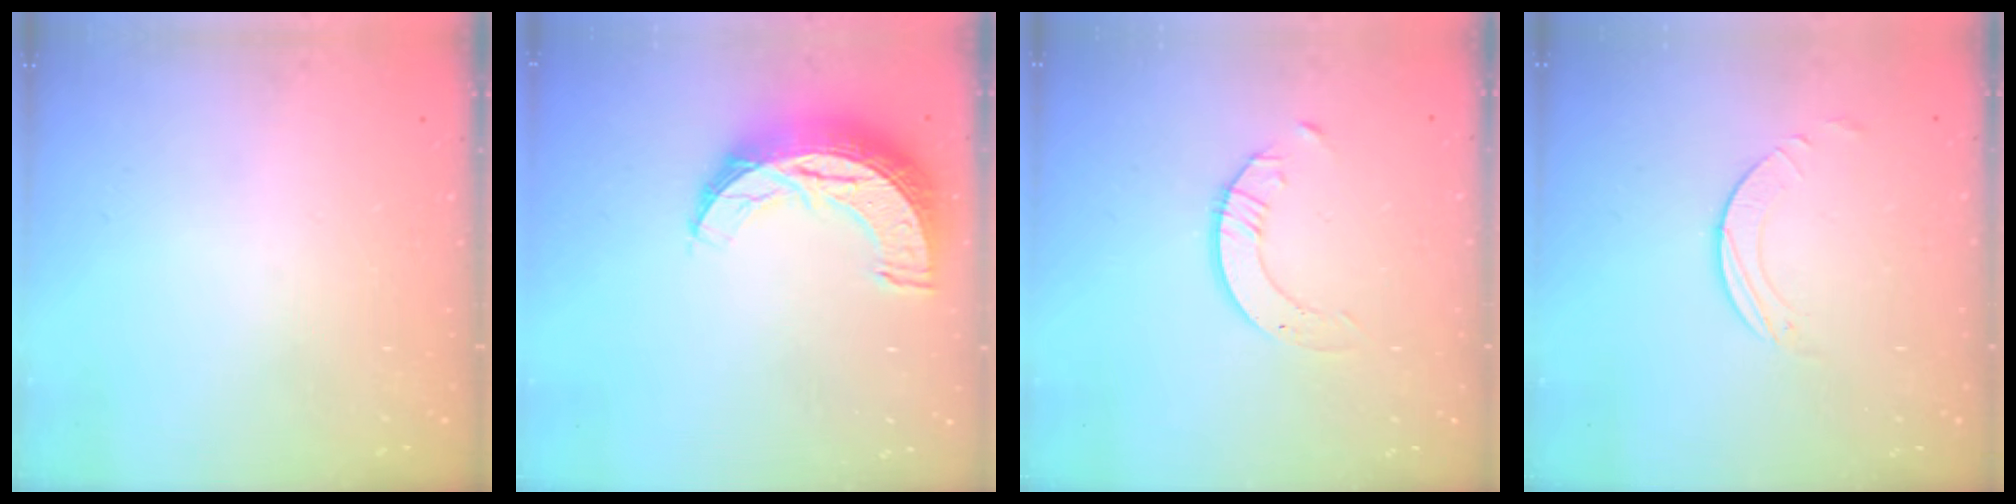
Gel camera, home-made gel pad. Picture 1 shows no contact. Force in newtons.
{"total": 12.7, "press": 12.7, "slide": 0.8}
{"total": 2.0, "press": 2.0, "slide": 0.2}
{"total": 1.6, "press": 1.6, "slide": 0.2}